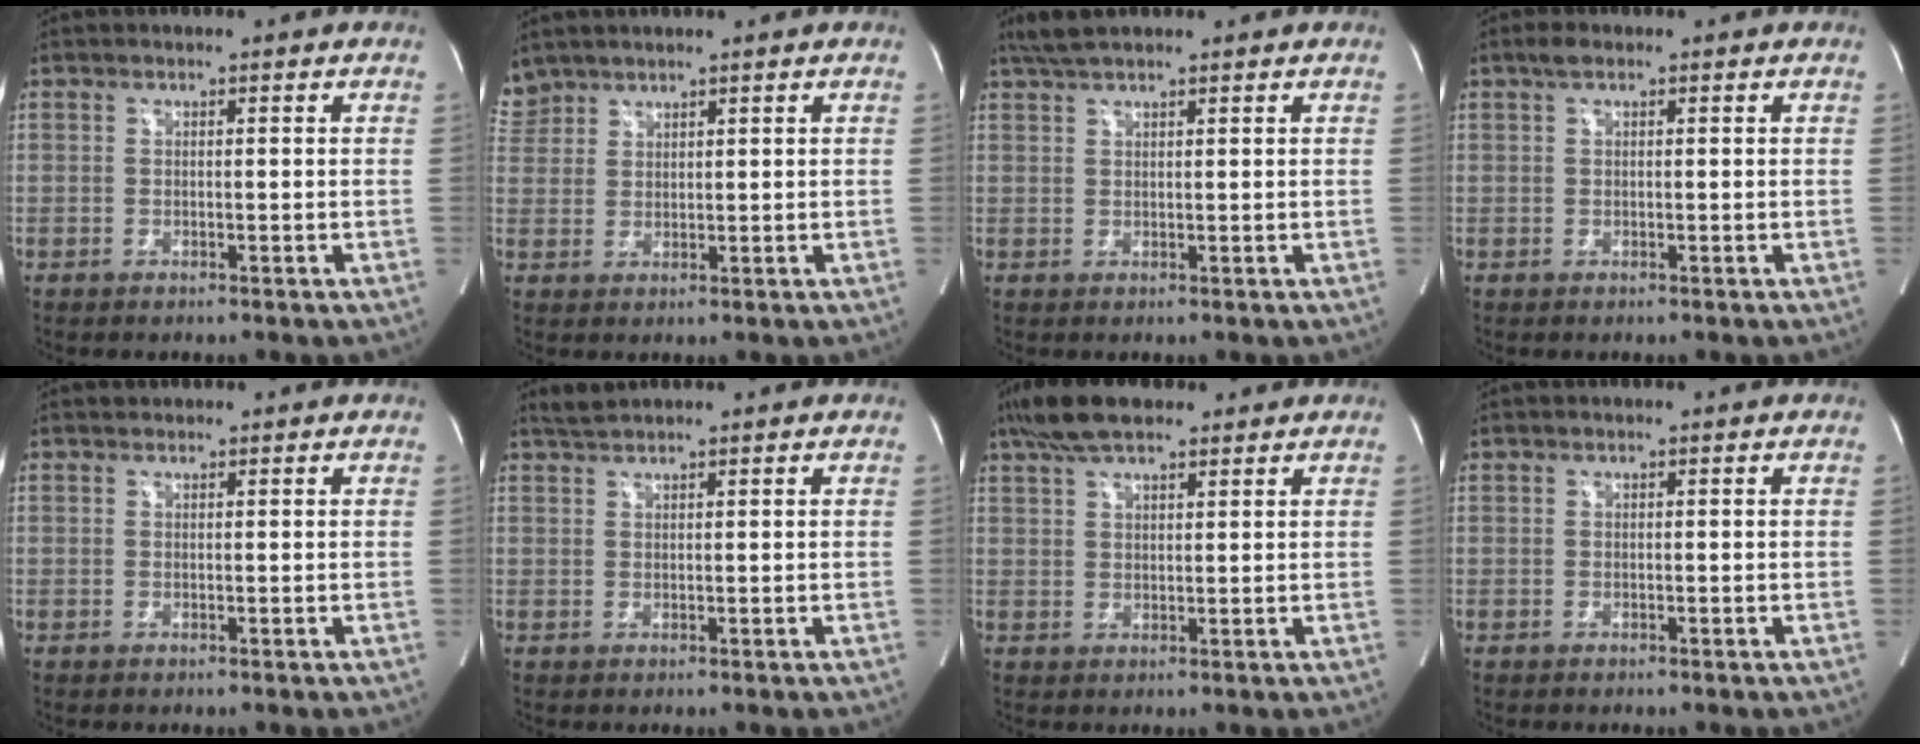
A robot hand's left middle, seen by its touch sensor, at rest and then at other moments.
{"total": 3.6, "force": [3.3, 1.4, -0.2], "torque": [-0.001, 0.015, 0.074]}
{"total": 4.1, "force": [3.4, 0.6, 2.1], "torque": [-0.048, 0.020, 0.066]}
{"total": 1.5, "force": [0.9, 0.5, 1.0], "torque": [-0.025, 0.014, 0.017]}
{"total": 0.6, "force": [0.6, 0.2, 0.0], "torque": [-0.008, 0.008, 0.012]}
{"total": 1.8, "force": [1.8, -0.2, 0.3], "torque": [-0.011, 0.011, 0.040]}
{"total": 8.5, "force": [6.4, 2.7, 5.0], "torque": [-0.101, 0.027, 0.115]}
{"total": 0.0}